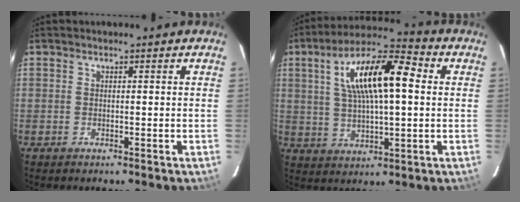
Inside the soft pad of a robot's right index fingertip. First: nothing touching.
{"total": 16.0, "force": [3.9, 5.4, 14.5], "torque": [-0.259, 0.028, 0.063]}